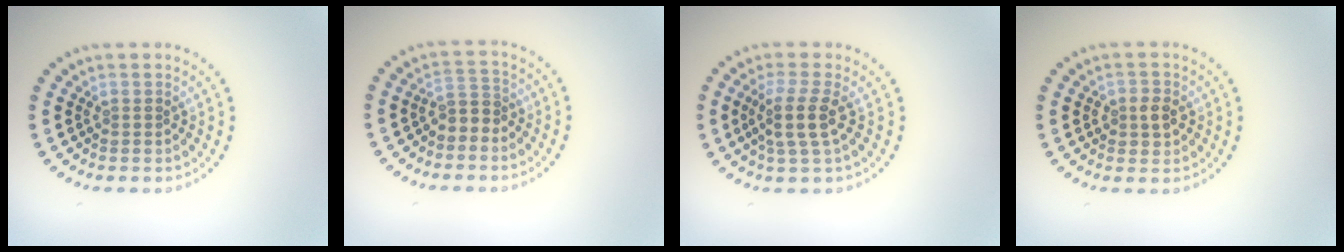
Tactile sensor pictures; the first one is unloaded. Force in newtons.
{"total": 1.8, "press": 1.5, "slide": 1.0}
{"total": 3.0, "press": 2.4, "slide": 1.8}
{"total": 1.9, "press": 1.8, "slide": 0.5}